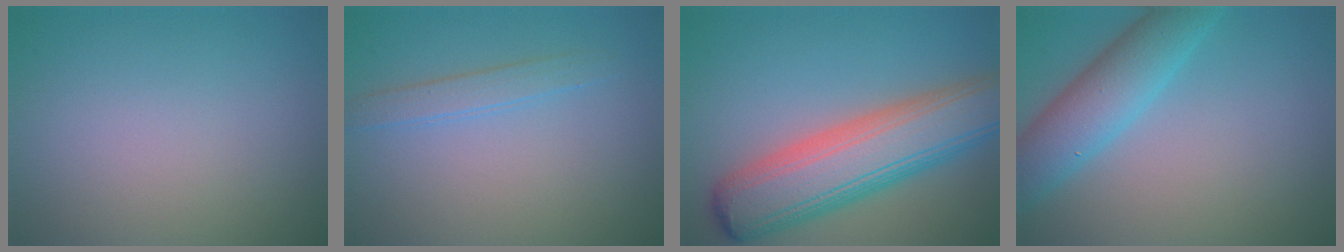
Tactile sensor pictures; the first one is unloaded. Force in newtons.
{"total": 1.7, "press": 1.7, "slide": 0.0}
{"total": 9.3, "press": 9.3, "slide": 0.3}
{"total": 5.3, "press": 5.3, "slide": 0.2}